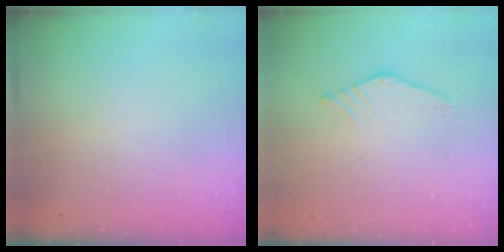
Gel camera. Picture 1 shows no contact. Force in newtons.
{"total": 0.5, "press": 0.4, "slide": 0.3}